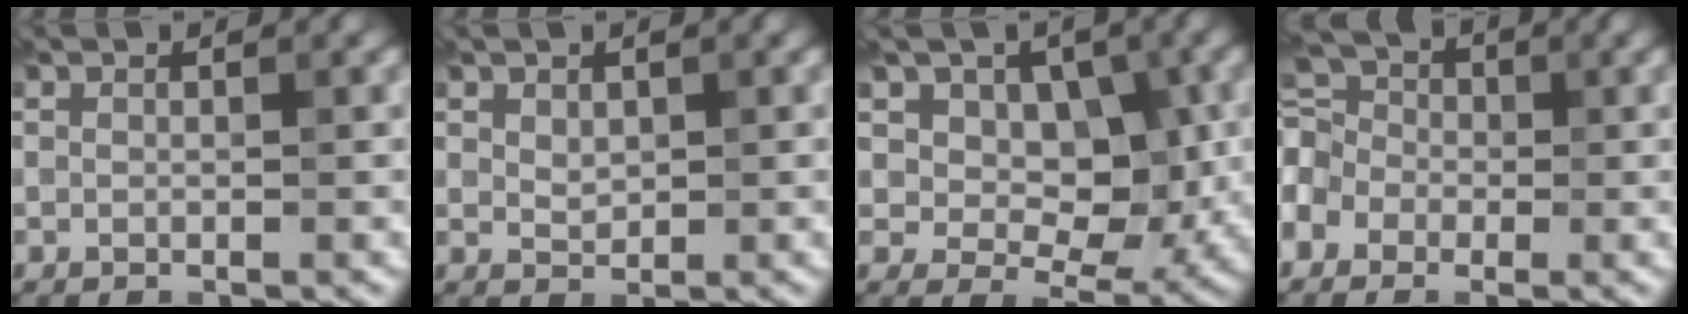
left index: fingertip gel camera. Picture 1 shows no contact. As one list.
[{"total": 1.2, "force": [0.6, 0.8, 0.6], "torque": [-0.014, 0.003, 0.016]}, {"total": 9.1, "force": [3.7, 6.2, 5.6], "torque": [-0.076, -0.002, 0.052]}, {"total": 7.2, "force": [-1.1, 5.7, 4.3], "torque": [-0.100, 0.026, -0.047]}]